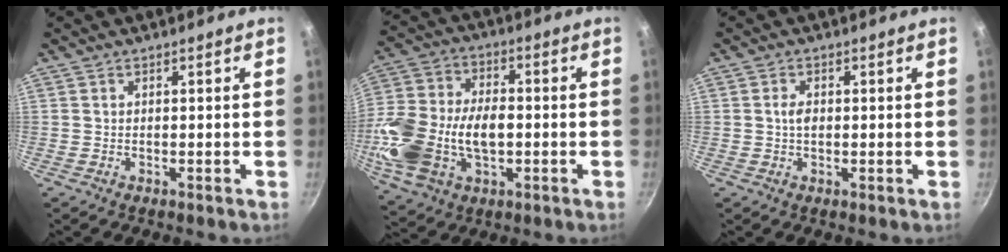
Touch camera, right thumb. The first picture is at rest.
{"total": 21.2, "force": [-3.4, 13.1, 16.3], "torque": [-0.354, 0.013, -0.053]}
{"total": 2.2, "force": [0.1, 1.3, 1.7], "torque": [-0.030, 0.001, -0.001]}